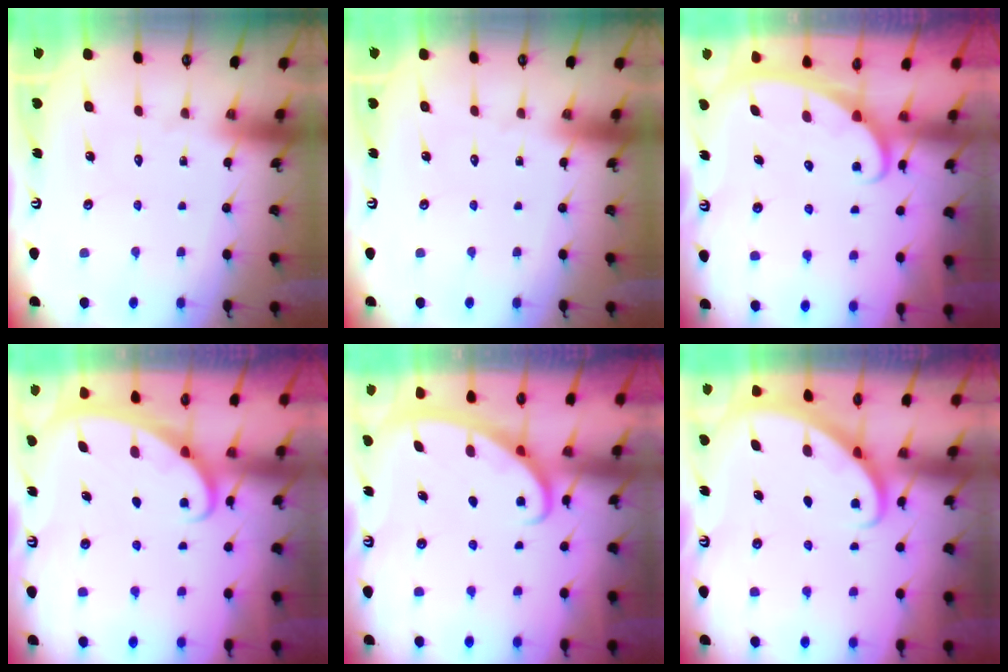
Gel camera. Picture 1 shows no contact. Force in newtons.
{"total": 0.0}
{"total": 2.3, "press": 2.3, "slide": 0.4}
{"total": 2.2, "press": 2.1, "slide": 0.3}
{"total": 2.8, "press": 2.8, "slide": 0.4}
{"total": 2.8, "press": 2.8, "slide": 0.2}